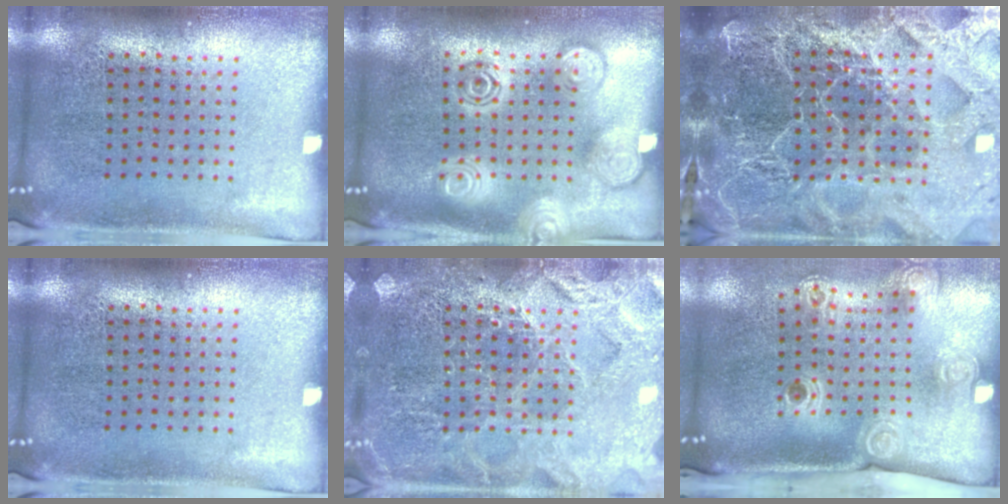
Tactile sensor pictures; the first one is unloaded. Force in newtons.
{"total": 3.0, "press": 3.0, "slide": 0.4}
{"total": 6.2, "press": 5.4, "slide": 3.1}
{"total": 0.0}
{"total": 5.7, "press": 5.7, "slide": 0.8}
{"total": 2.3, "press": 1.6, "slide": 1.6}